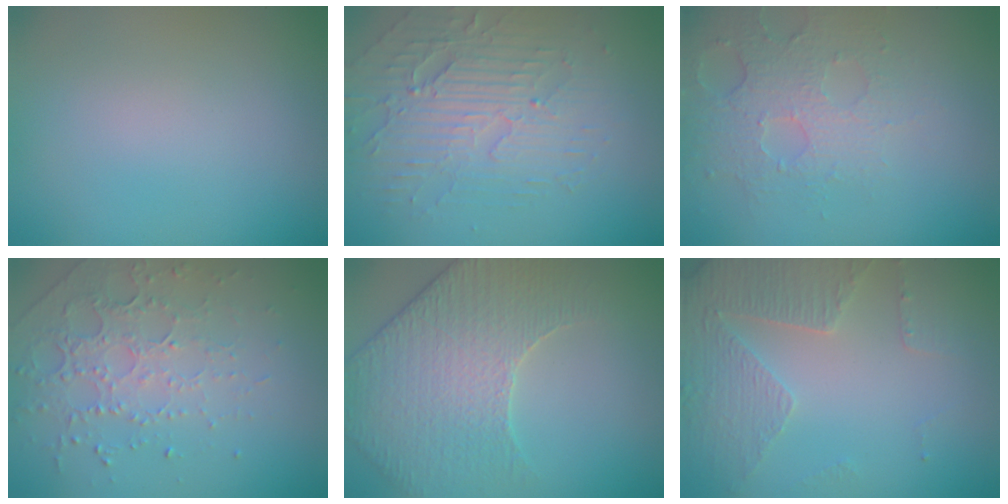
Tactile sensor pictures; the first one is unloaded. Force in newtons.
{"total": 4.3, "press": 3.8, "slide": 2.1}
{"total": 3.7, "press": 3.4, "slide": 1.5}
{"total": 4.4, "press": 3.0, "slide": 3.2}
{"total": 4.6, "press": 4.6, "slide": 0.2}
{"total": 4.6, "press": 3.4, "slide": 3.1}